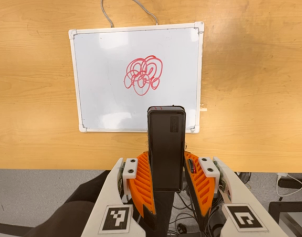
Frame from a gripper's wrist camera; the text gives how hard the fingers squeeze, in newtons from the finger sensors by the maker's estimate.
{"total": 5.0, "left": 3.6, "right": 6.4}